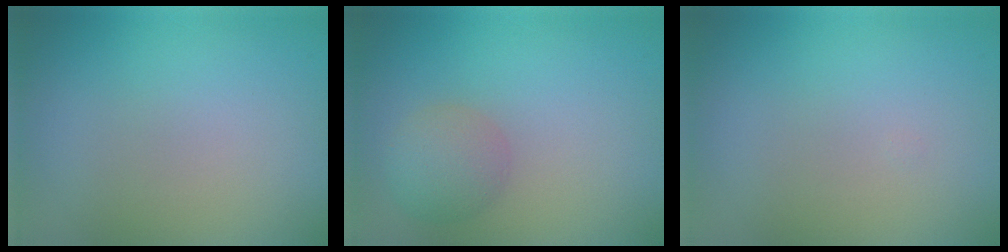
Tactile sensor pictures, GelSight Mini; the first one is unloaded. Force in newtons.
{"total": 2.1, "press": 2.1, "slide": 0.2}
{"total": 0.0}